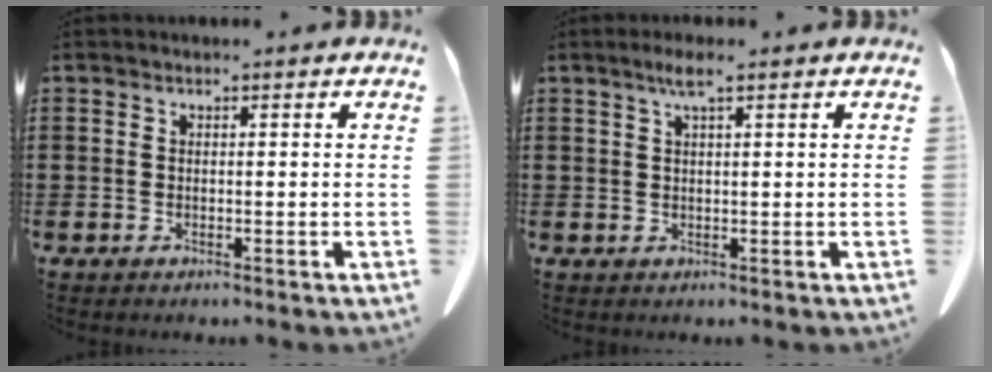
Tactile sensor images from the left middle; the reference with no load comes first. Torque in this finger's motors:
{"motor_torque": [0.83, -0.24, 0.08, 0.09]}